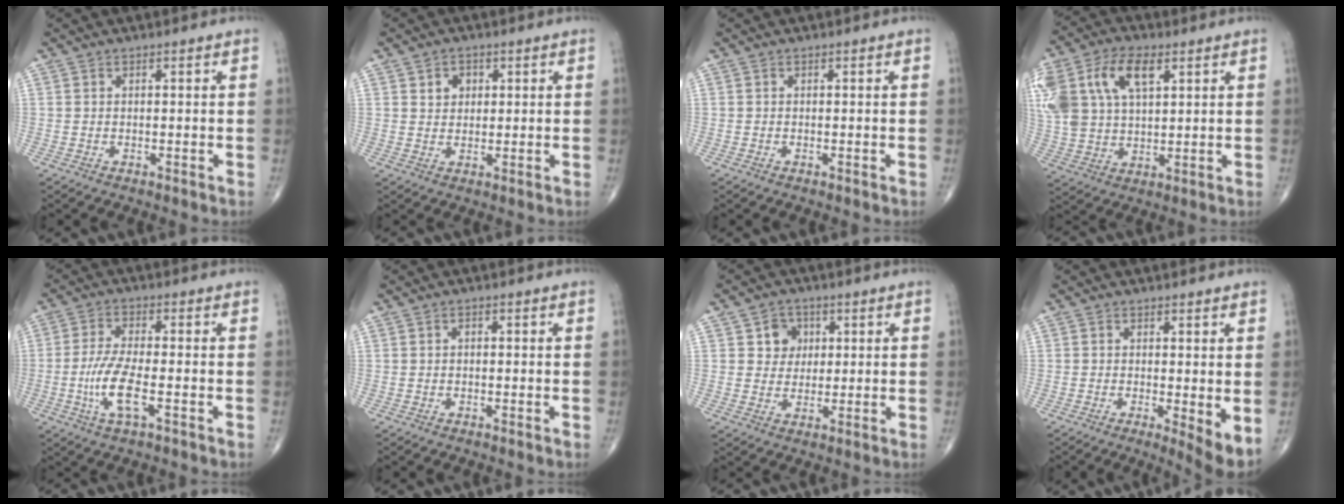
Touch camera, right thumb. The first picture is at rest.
{"total": 3.4, "force": [1.3, 2.8, 1.6], "torque": [-0.007, -0.005, 0.019]}
{"total": 0.0}
{"total": 18.9, "force": [7.3, 11.2, 13.4], "torque": [-0.304, 0.015, 0.137]}
{"total": 8.0, "force": [-2.4, 2.2, 7.4], "torque": [-0.163, 0.005, -0.047]}
{"total": 0.7, "force": [-0.1, 0.5, 0.5], "torque": [-0.005, 0.002, -0.004]}
{"total": 5.1, "force": [1.5, 4.5, 1.6], "torque": [0.004, 0.000, 0.020]}
{"total": 4.7, "force": [-0.4, 1.0, 4.5], "torque": [-0.071, -0.015, -0.010]}